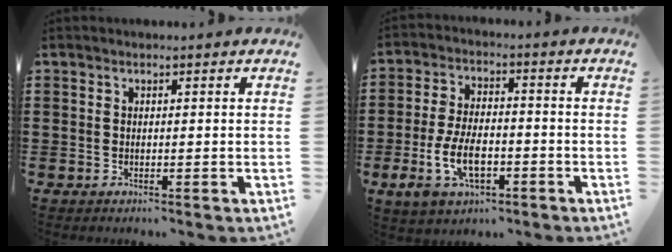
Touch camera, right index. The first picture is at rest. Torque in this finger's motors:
{"motor_torque": [1.26, 0.88, 0.64, 0.21]}